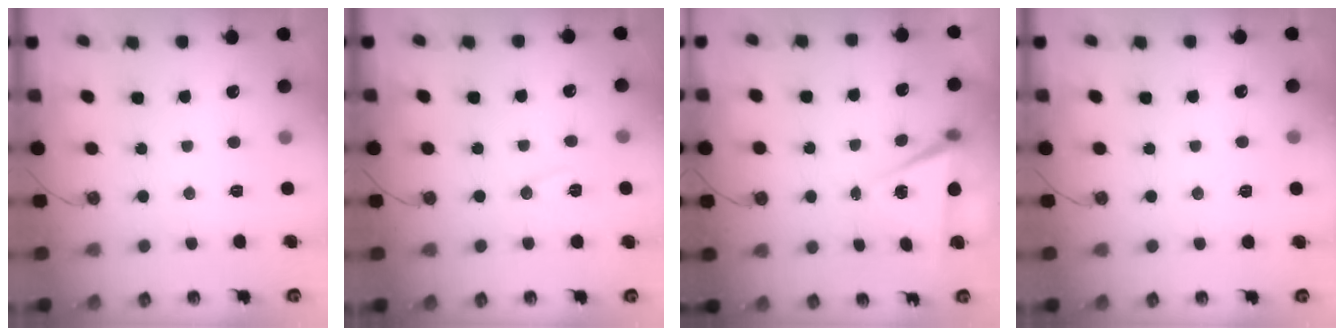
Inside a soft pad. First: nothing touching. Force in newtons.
{"total": 6.9, "press": 6.0, "slide": 3.5}
{"total": 5.6, "press": 3.7, "slide": 4.3}
{"total": 5.1, "press": 2.6, "slide": 4.4}